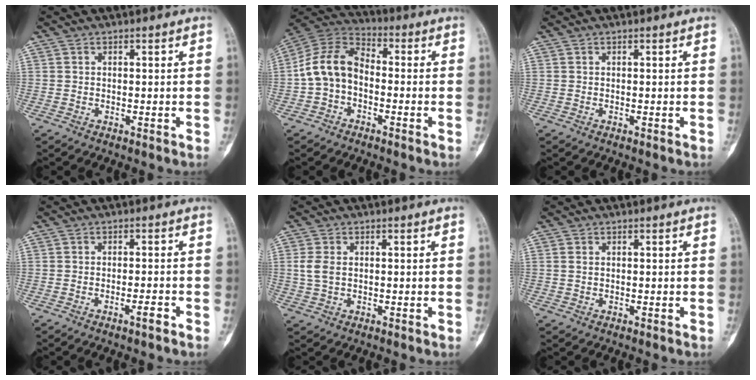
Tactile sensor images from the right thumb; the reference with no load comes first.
{"total": 10.9, "force": [-1.7, 7.7, 7.5], "torque": [-0.136, 0.038, -0.047]}
{"total": 0.0}
{"total": 2.2, "force": [-1.4, 0.3, 1.7], "torque": [-0.032, 0.007, -0.024]}
{"total": 3.3, "force": [0.1, 2.3, 2.4], "torque": [-0.054, 0.002, 0.001]}
{"total": 0.9, "force": [0.1, 0.7, 0.6], "torque": [-0.011, 0.000, 0.001]}